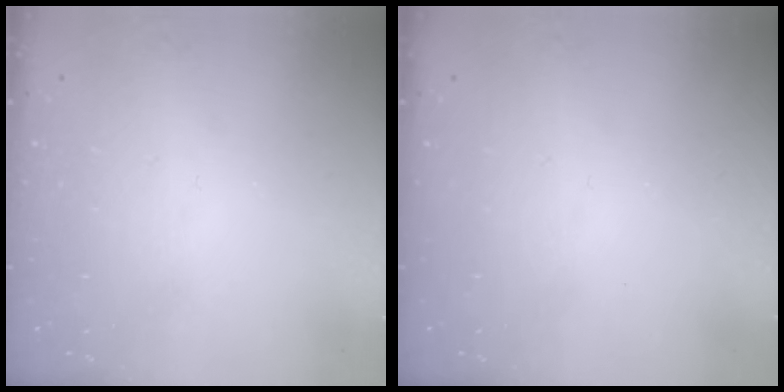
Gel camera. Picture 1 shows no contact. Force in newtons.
{"total": 0.0}